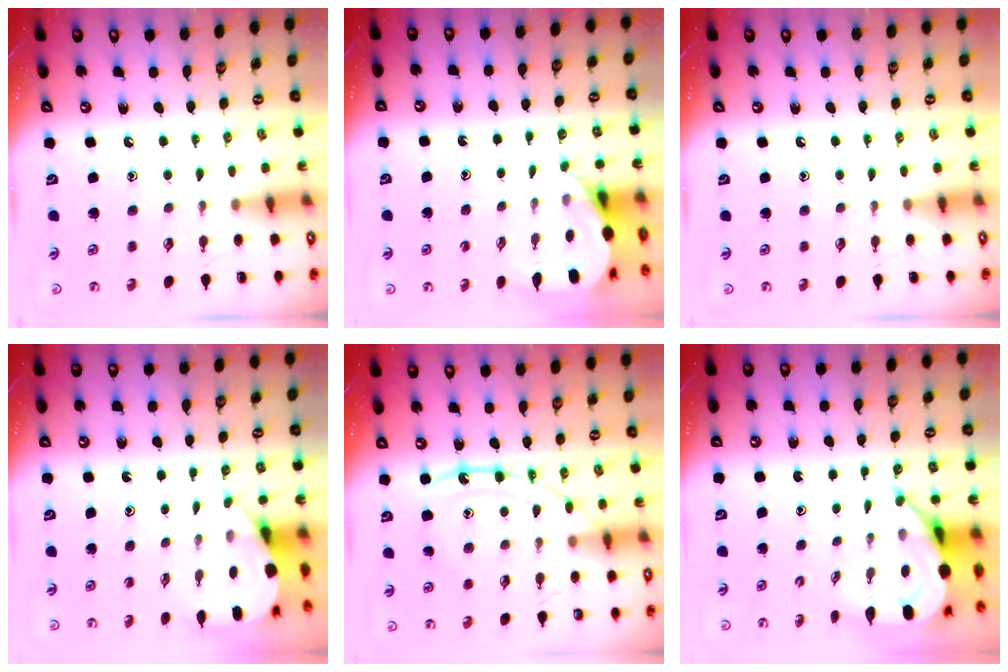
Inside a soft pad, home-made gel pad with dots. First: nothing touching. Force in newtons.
{"total": 4.4, "press": 4.4, "slide": 0.2}
{"total": 0.0}
{"total": 3.6, "press": 3.6, "slide": 0.3}
{"total": 12.5, "press": 12.5, "slide": 1.2}
{"total": 7.4, "press": 7.3, "slide": 1.0}